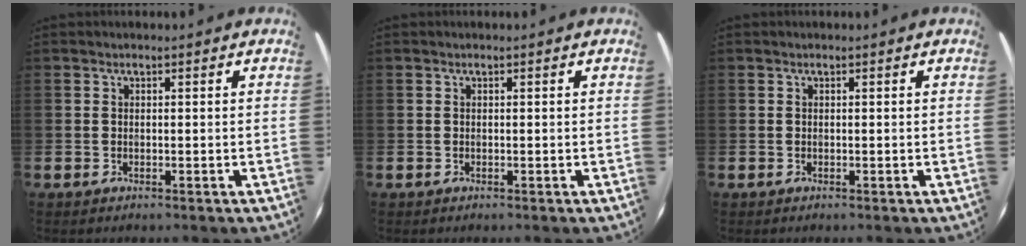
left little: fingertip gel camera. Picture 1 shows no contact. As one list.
[{"total": 0.0}, {"total": 0.0}]